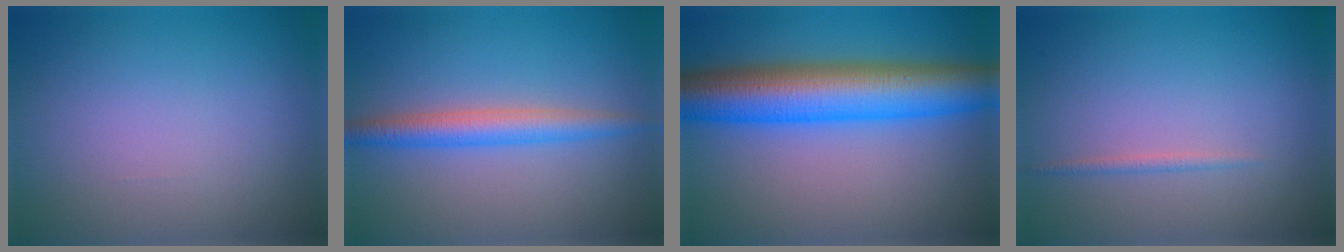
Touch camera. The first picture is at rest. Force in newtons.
{"total": 3.1, "press": 3.1, "slide": 0.1}
{"total": 9.7, "press": 9.7, "slide": 0.1}
{"total": 0.8, "press": 0.7, "slide": 0.1}